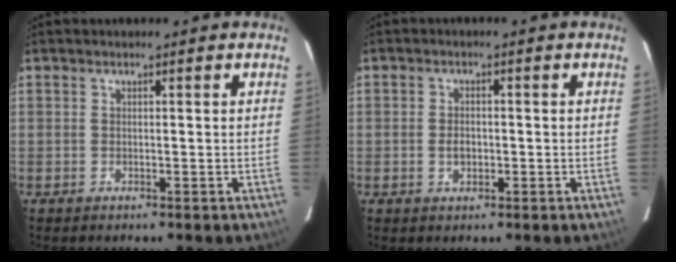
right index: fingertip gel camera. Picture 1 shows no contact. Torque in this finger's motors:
{"motor_torque": [-0.05, 0.04, 0.01, 0.00]}